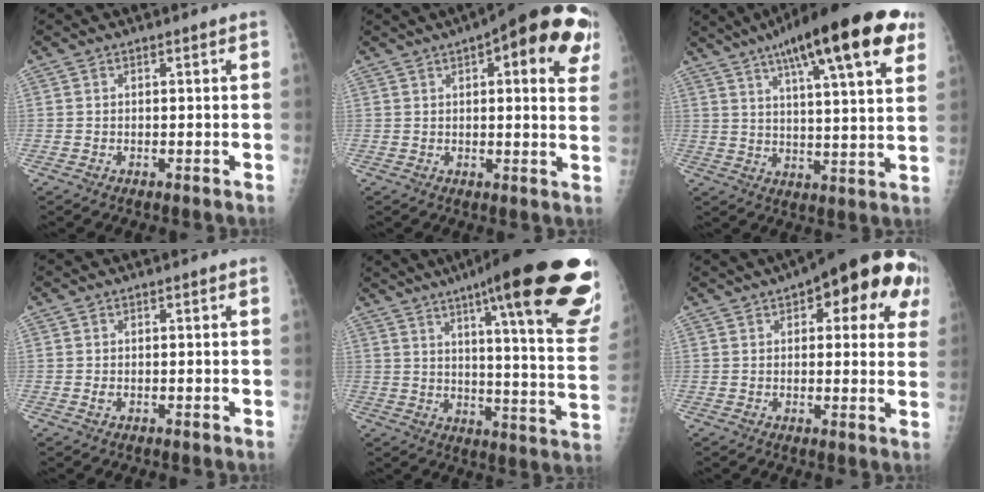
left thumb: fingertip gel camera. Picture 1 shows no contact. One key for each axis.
{"total": 19.3, "fx": 9.4, "fy": 6.3, "fz": 15.6, "tx": -0.176, "ty": -0.007, "tz": 0.105}
{"total": 23.3, "fx": 12.8, "fy": 5.1, "fz": 18.8, "tx": -0.273, "ty": -0.013, "tz": 0.185}
{"total": 0.5, "fx": -0.1, "fy": 0.4, "fz": 0.3, "tx": -0.004, "ty": 0.003, "tz": 0.002}
{"total": 31.9, "fx": 18.9, "fy": 5.1, "fz": 25.2, "tx": -0.253, "ty": -0.061, "tz": 0.254}
{"total": 19.2, "fx": 8.7, "fy": 7.9, "fz": 15.2, "tx": -0.161, "ty": 0.005, "tz": 0.103}